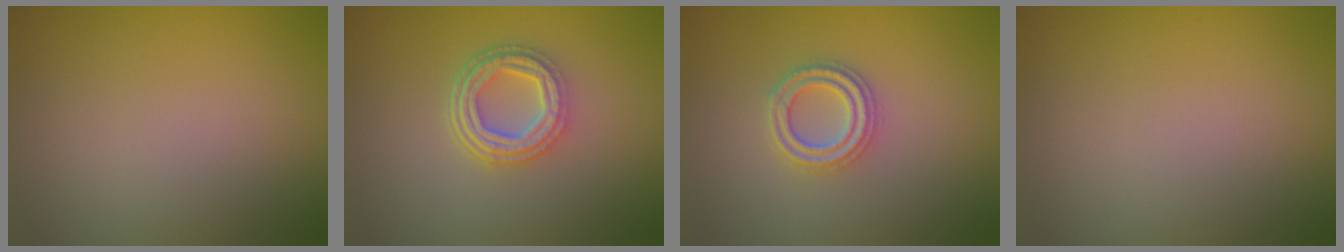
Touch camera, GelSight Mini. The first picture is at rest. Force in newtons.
{"total": 4.8, "press": 3.6, "slide": 3.3}
{"total": 2.7, "press": 2.6, "slide": 0.7}
{"total": 0.0}